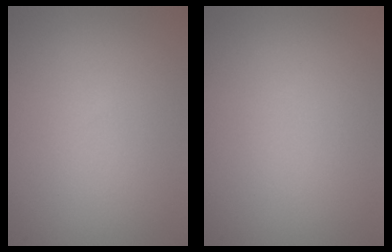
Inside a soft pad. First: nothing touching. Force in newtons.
{"total": 0.0}